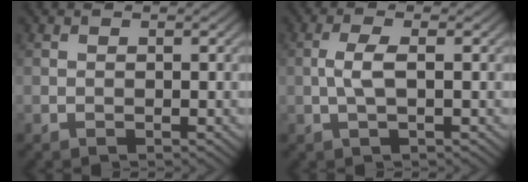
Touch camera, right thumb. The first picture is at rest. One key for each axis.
{"total": 3.0, "fx": -0.2, "fy": 0.8, "fz": 2.8, "tx": -0.067, "ty": 0.006, "tz": -0.005}